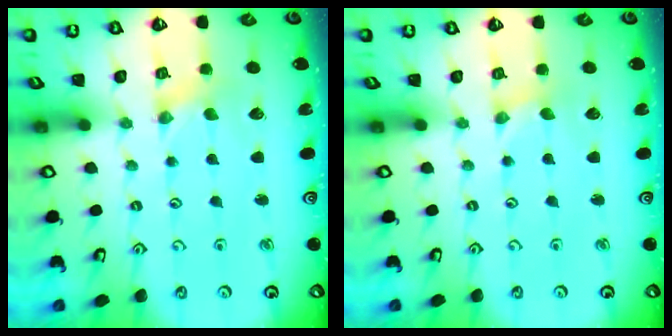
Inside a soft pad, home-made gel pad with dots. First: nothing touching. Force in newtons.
{"total": 0.0}